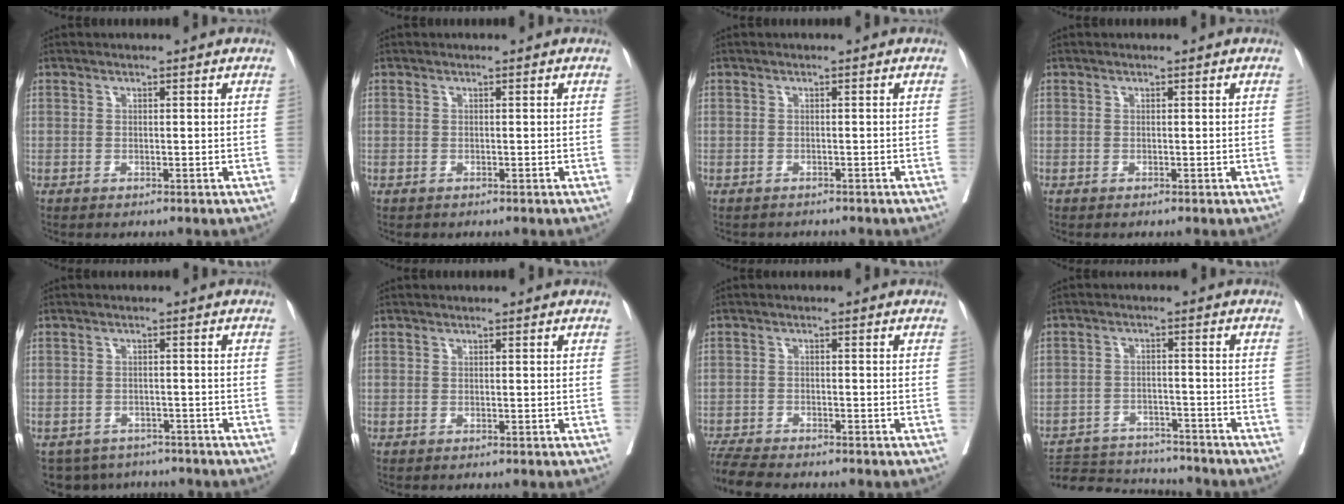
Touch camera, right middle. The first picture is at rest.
{"total": 0.0}
{"total": 2.4, "force": [-2.1, 1.1, 0.1], "torque": [-0.006, -0.002, -0.031]}
{"total": 0.0}
{"total": 5.6, "force": [-4.9, 2.6, 0.2], "torque": [0.003, 0.001, -0.067]}
{"total": 0.0}
{"total": 7.0, "force": [-6.5, 0.8, 2.5], "torque": [-0.042, -0.016, -0.110]}
{"total": 12.8, "force": [-12.1, 3.3, 2.4], "torque": [-0.041, 0.007, -0.174]}